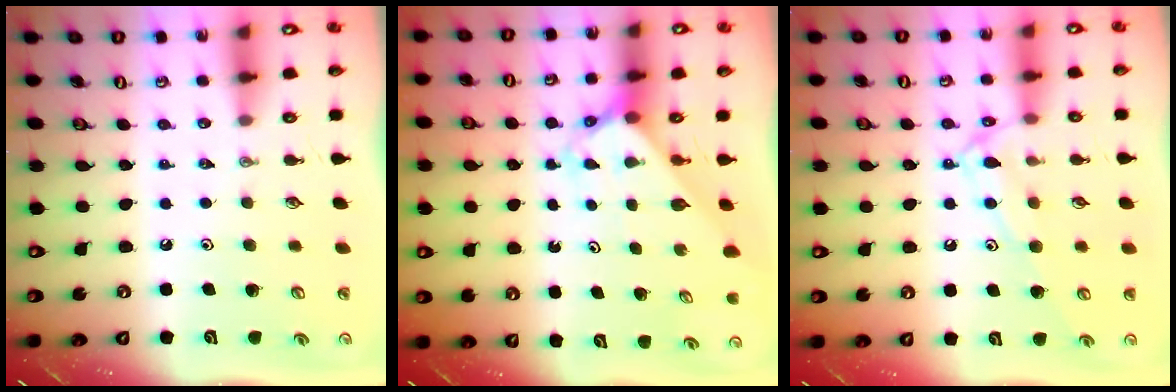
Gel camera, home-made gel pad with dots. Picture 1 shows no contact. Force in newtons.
{"total": 2.7, "press": 2.7, "slide": 0.2}
{"total": 11.8, "press": 11.7, "slide": 0.9}